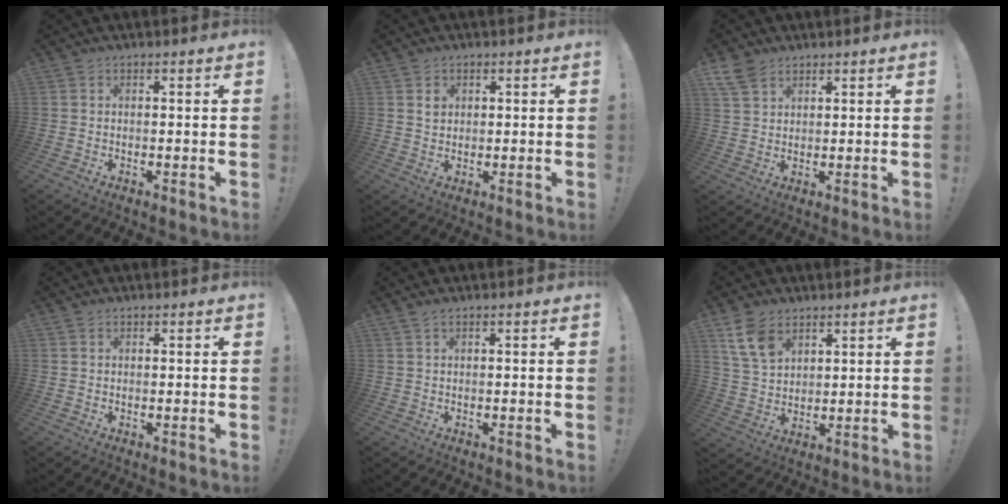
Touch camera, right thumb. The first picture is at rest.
{"total": 2.4, "force": [1.2, 2.0, 0.6], "torque": [0.012, -0.009, 0.016]}
{"total": 6.0, "force": [4.1, 3.5, 2.5], "torque": [-0.050, -0.012, 0.082]}
{"total": 0.5, "force": [0.4, 0.4, -0.1], "torque": [0.002, 0.000, 0.007]}
{"total": 0.9, "force": [0.5, 0.1, 0.8], "torque": [-0.023, 0.003, 0.010]}
{"total": 9.6, "force": [5.6, 6.1, 4.8], "torque": [-0.088, -0.021, 0.113]}